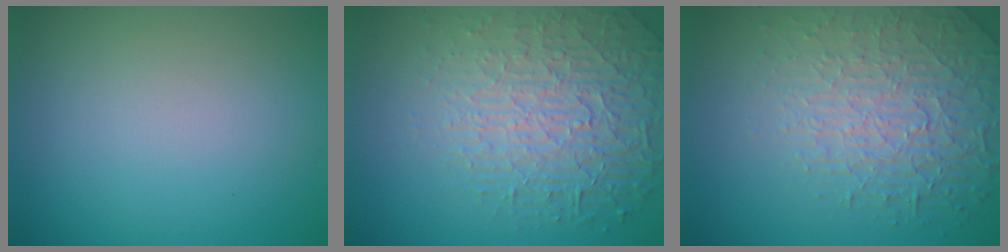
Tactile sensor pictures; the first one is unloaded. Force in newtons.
{"total": 6.8, "press": 5.2, "slide": 4.4}
{"total": 4.5, "press": 4.2, "slide": 1.7}